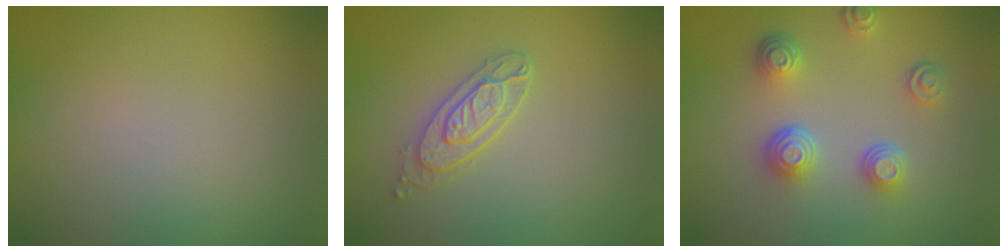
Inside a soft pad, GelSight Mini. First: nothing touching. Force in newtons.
{"total": 2.9, "press": 2.5, "slide": 1.5}
{"total": 4.3, "press": 3.3, "slide": 2.7}